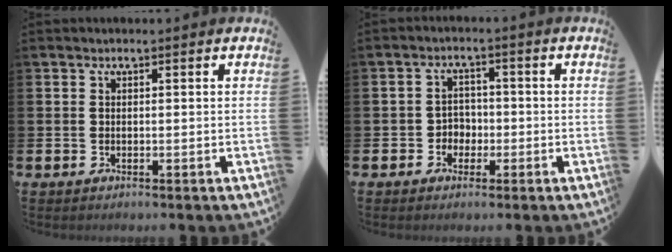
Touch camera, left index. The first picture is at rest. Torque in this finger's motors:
{"motor_torque": [0.03, -0.09, 0.02, 0.00]}